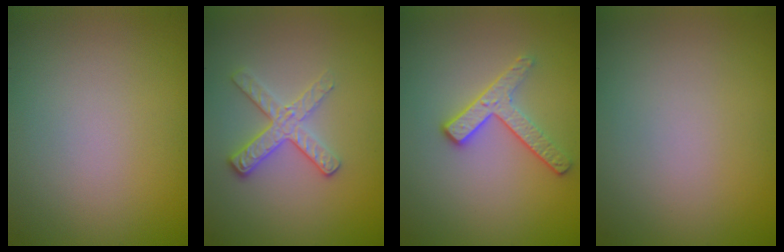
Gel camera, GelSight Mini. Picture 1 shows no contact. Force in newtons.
{"total": 2.8, "press": 2.6, "slide": 1.0}
{"total": 2.8, "press": 2.5, "slide": 1.3}
{"total": 0.0}